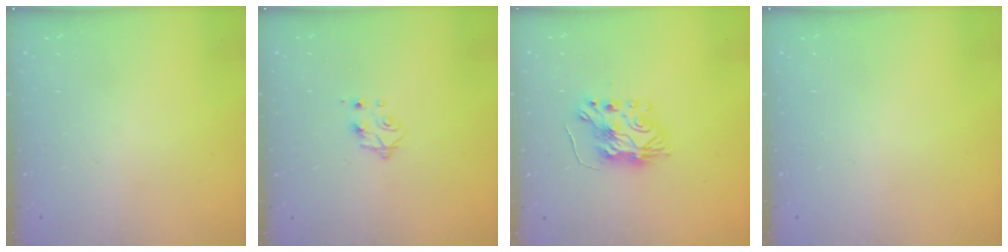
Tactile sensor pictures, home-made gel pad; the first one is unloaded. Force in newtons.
{"total": 4.9, "press": 4.8, "slide": 0.7}
{"total": 7.5, "press": 7.5, "slide": 0.6}
{"total": 0.0}